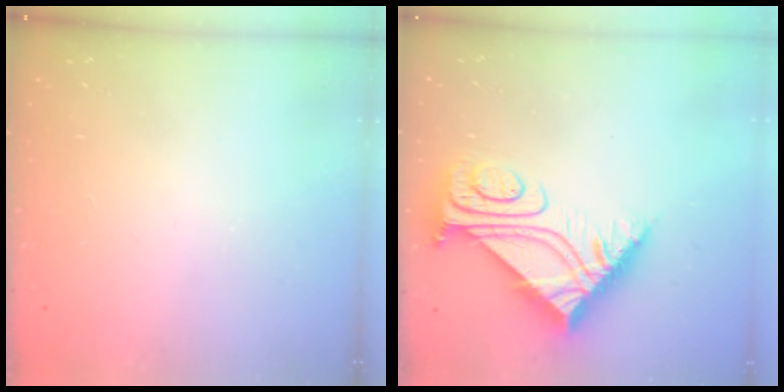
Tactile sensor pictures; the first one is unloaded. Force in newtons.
{"total": 10.2, "press": 10.1, "slide": 0.8}